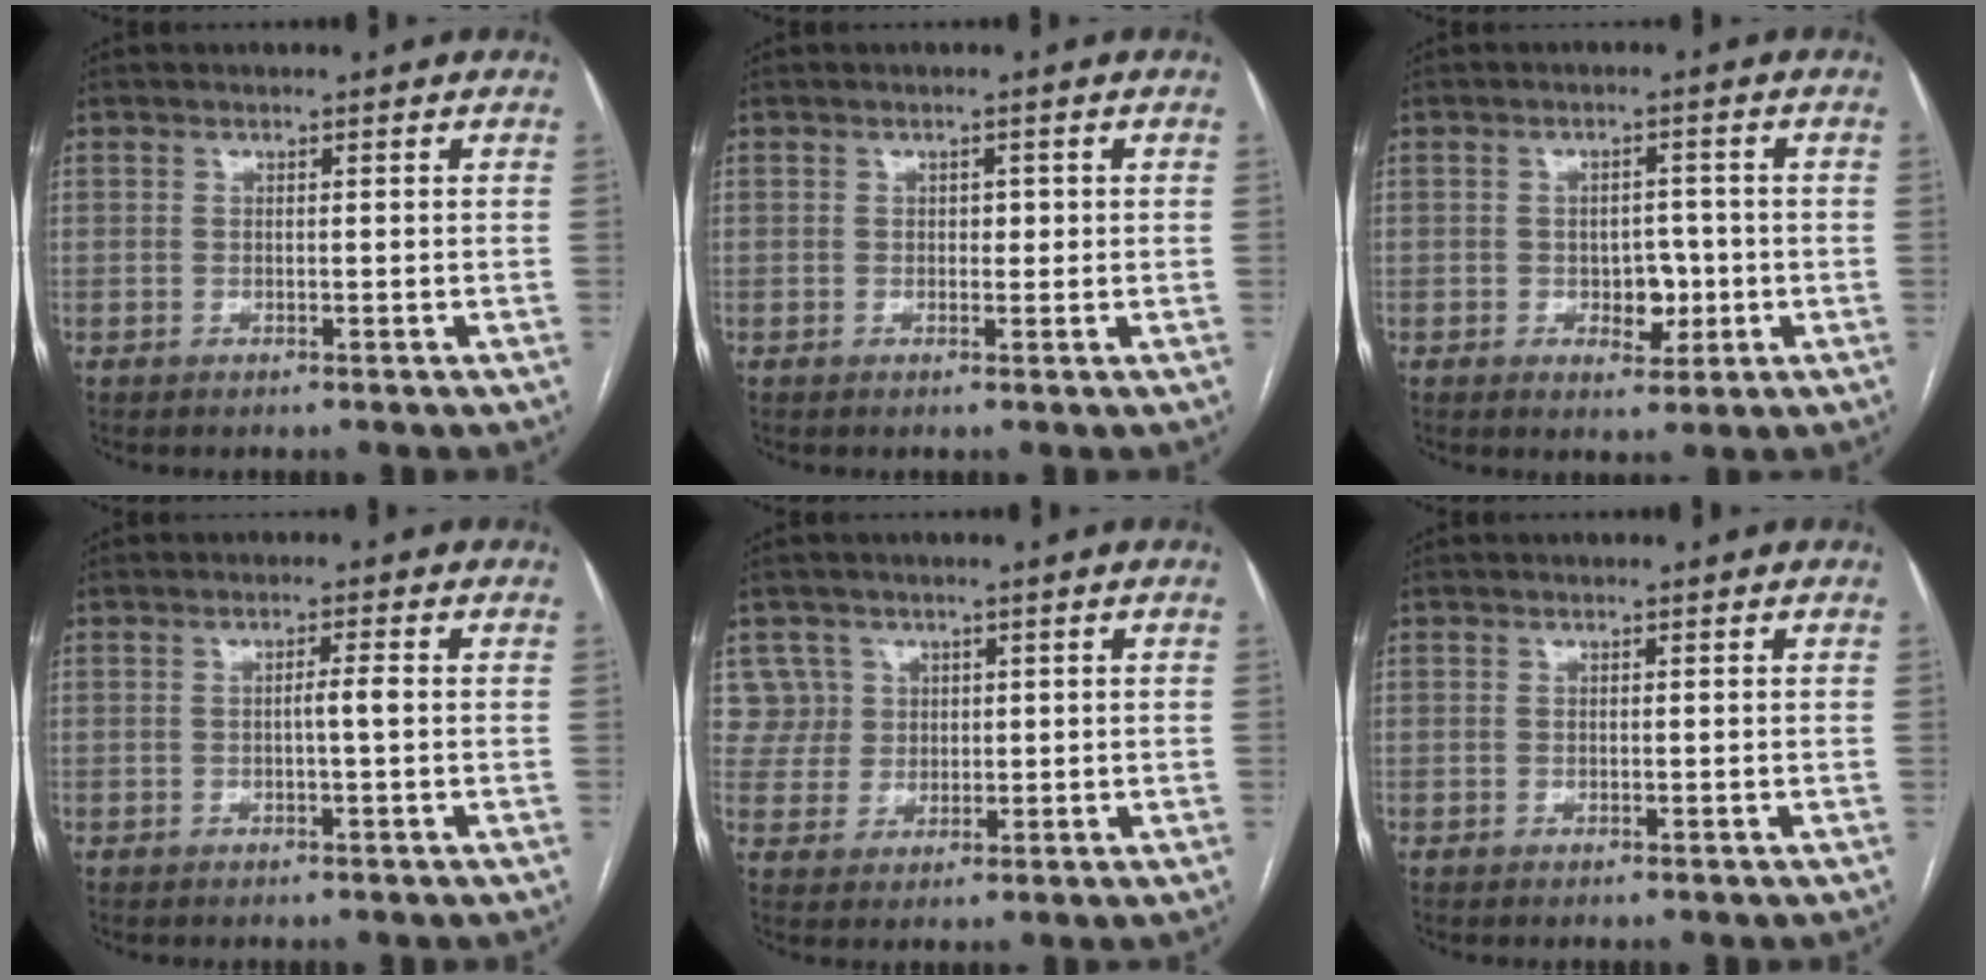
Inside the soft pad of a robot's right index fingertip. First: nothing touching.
{"total": 1.3, "force": [0.2, 0.9, 0.9], "torque": [-0.009, 0.003, 0.000]}
{"total": 4.3, "force": [-0.9, 2.7, 3.2], "torque": [-0.039, 0.006, -0.004]}
{"total": 1.8, "force": [-0.2, -0.1, 1.8], "torque": [-0.028, 0.002, -0.003]}
{"total": 5.5, "force": [2.3, 5.0, -0.5], "torque": [0.023, 0.017, 0.051]}
{"total": 0.0}